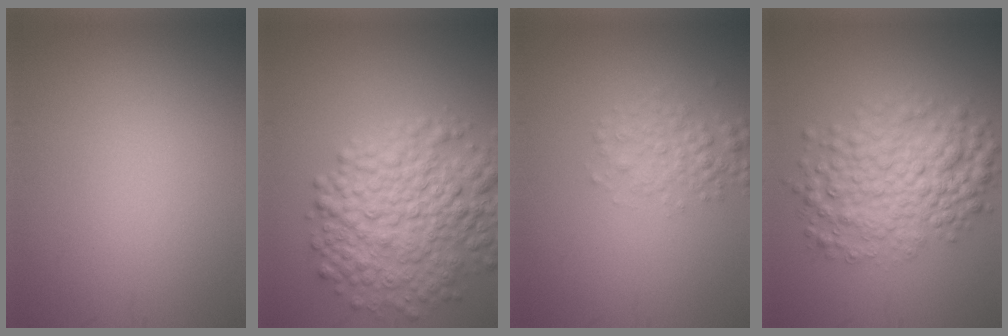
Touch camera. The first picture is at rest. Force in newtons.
{"total": 8.1, "press": 8.1, "slide": 0.2}
{"total": 2.3, "press": 2.3, "slide": 0.1}
{"total": 6.7, "press": 6.7, "slide": 0.1}